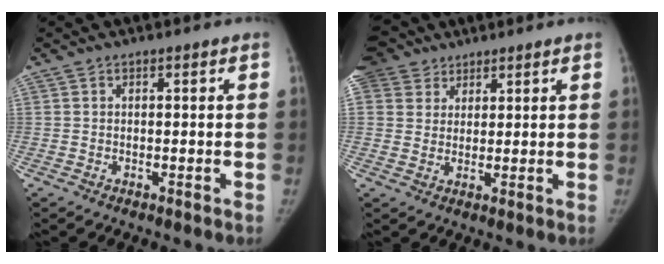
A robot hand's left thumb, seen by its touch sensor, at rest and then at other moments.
{"total": 12.1, "force": [6.8, 9.4, 3.6], "torque": [-0.076, 0.013, 0.130]}